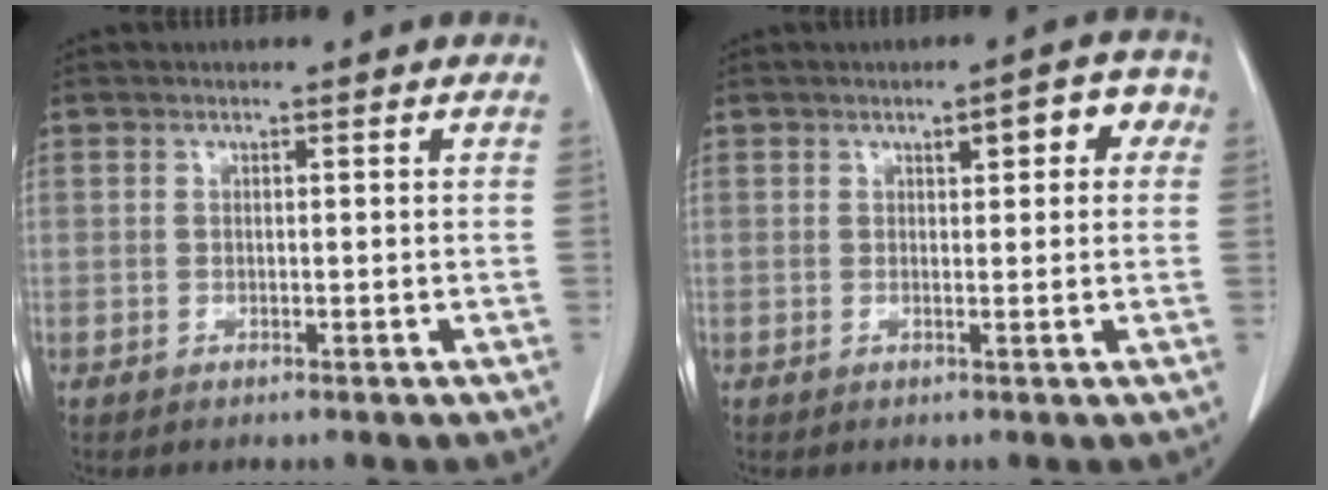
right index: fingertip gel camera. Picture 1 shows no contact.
{"total": 4.7, "force": [1.5, 1.4, 4.2], "torque": [-0.048, 0.021, 0.013]}